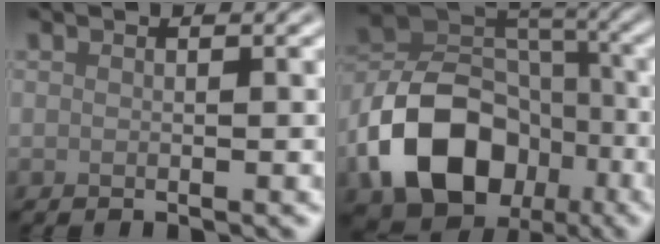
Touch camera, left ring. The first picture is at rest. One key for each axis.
{"total": 12.3, "fx": -5.0, "fy": 8.7, "fz": 7.1, "tx": -0.130, "ty": 0.001, "tz": -0.097}